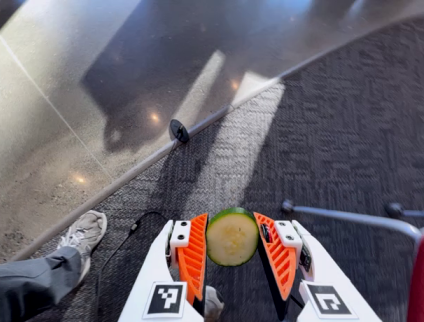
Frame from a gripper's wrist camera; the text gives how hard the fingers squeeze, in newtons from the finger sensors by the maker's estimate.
{"total": 10.4, "left": 10.7, "right": 10.1}